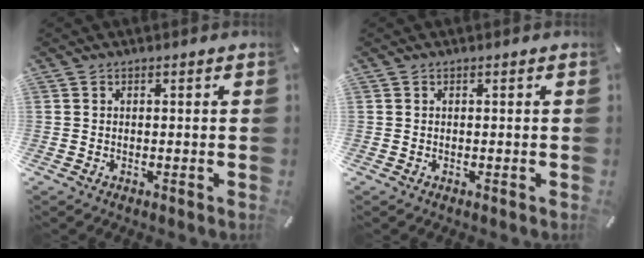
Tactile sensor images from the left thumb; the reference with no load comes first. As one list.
[{"total": 0.0}]